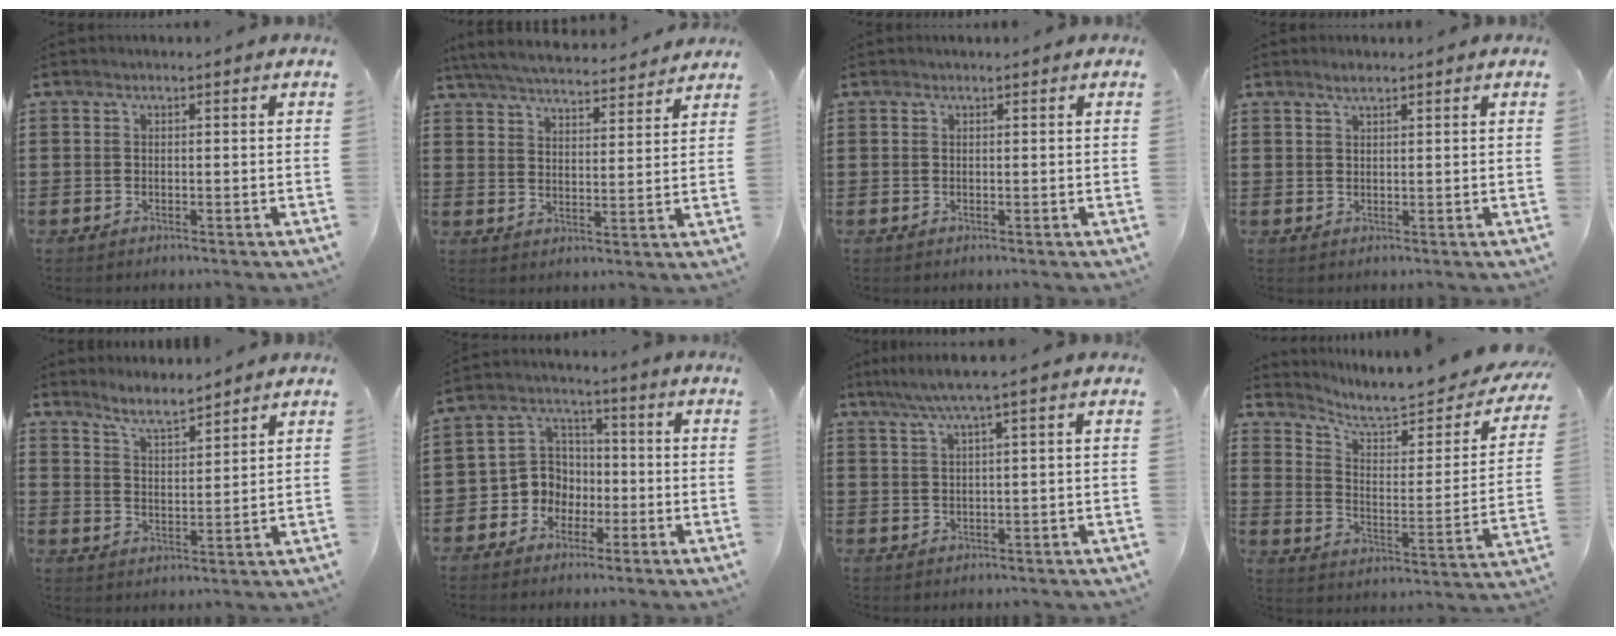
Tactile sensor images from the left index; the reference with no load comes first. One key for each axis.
{"total": 5.6, "fx": 5.4, "fy": 0.2, "fz": 1.2, "tx": -0.047, "ty": -0.032, "tz": 0.094}
{"total": 0.0}
{"total": 1.5, "fx": 1.3, "fy": 0.3, "fz": 0.8, "tx": -0.017, "ty": 0.003, "tz": 0.023}
{"total": 5.2, "fx": 4.9, "fy": 0.3, "fz": 1.8, "tx": -0.052, "ty": -0.016, "tz": 0.088}
{"total": 6.4, "fx": -1.9, "fy": 5.9, "fz": 1.5, "tx": -0.069, "ty": 0.004, "tz": -0.044}
{"total": 3.5, "fx": 1.9, "fy": -0.5, "fz": 2.9, "tx": -0.061, "ty": -0.001, "tz": 0.031}
{"total": 6.5, "fx": 5.6, "fy": 1.2, "fz": 2.9, "tx": -0.077, "ty": -0.042, "tz": 0.092}